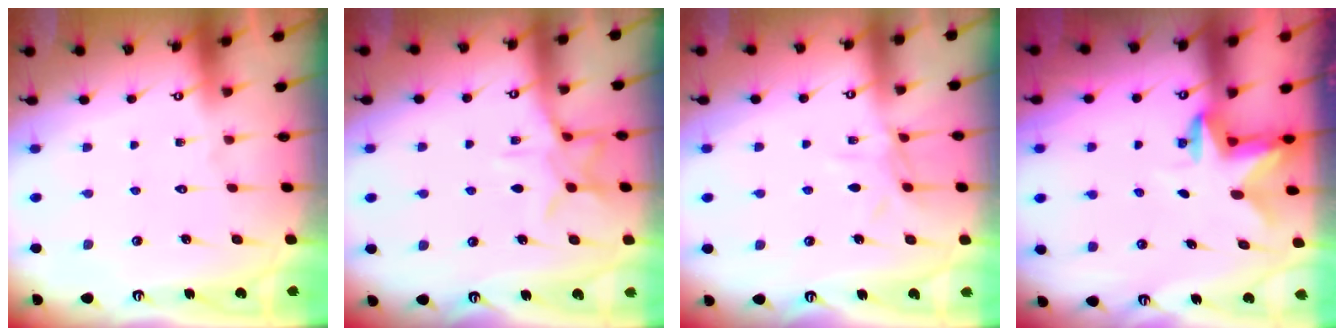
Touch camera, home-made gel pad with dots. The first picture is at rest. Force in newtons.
{"total": 10.0, "press": 10.0, "slide": 0.8}
{"total": 6.7, "press": 6.6, "slide": 0.7}
{"total": 2.7, "press": 2.7, "slide": 0.5}